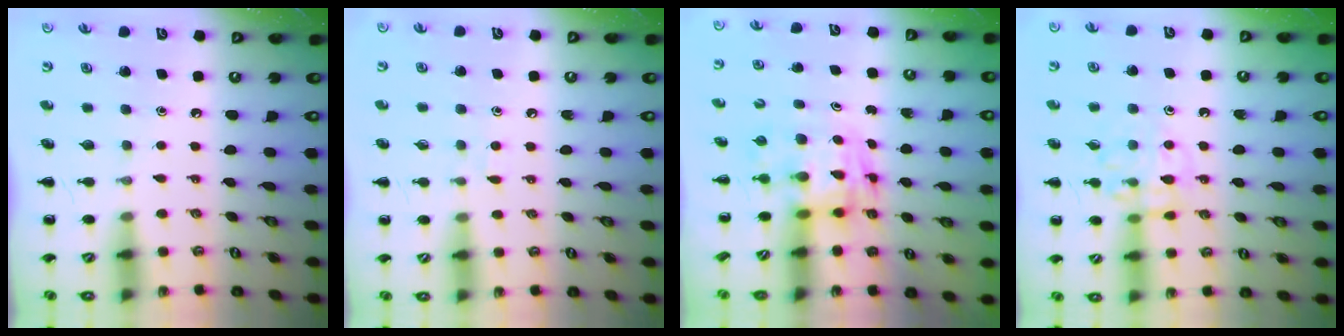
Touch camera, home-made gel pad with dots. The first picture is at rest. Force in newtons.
{"total": 5.2, "press": 4.9, "slide": 1.7}
{"total": 3.4, "press": 3.4, "slide": 0.6}
{"total": 11.2, "press": 11.1, "slide": 0.9}